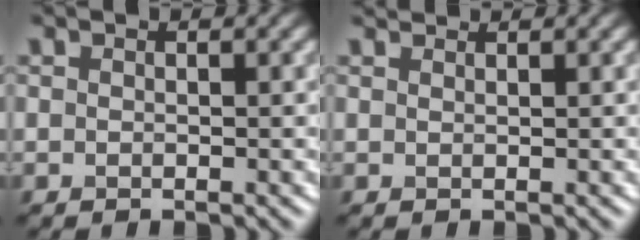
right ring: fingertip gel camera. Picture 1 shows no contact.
{"total": 1.3, "force": [1.3, 0.1, 0.3], "torque": [-0.011, -0.001, 0.015]}